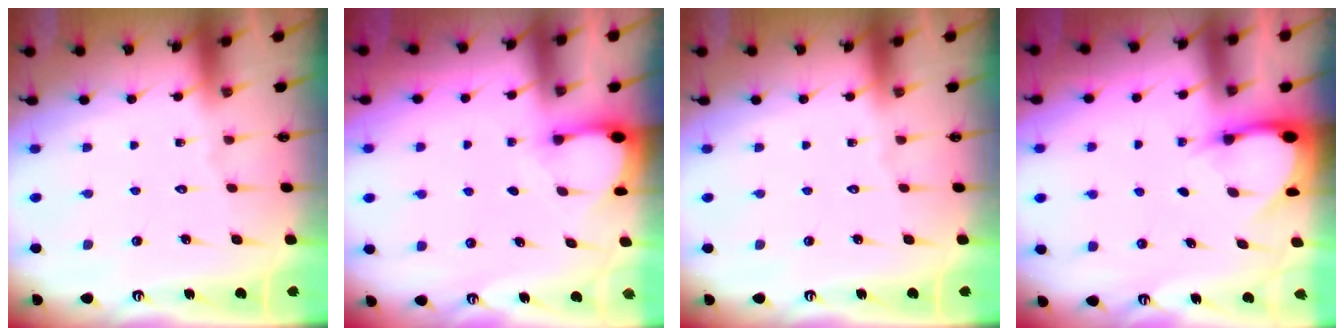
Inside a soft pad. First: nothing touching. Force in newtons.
{"total": 3.4, "press": 3.4, "slide": 0.3}
{"total": 0.0}
{"total": 3.6, "press": 3.6, "slide": 0.2}